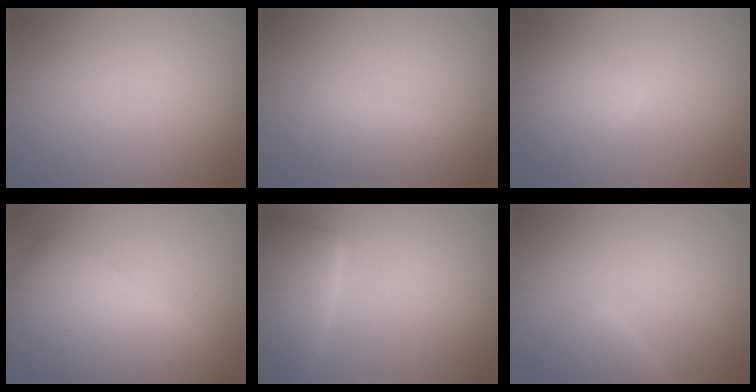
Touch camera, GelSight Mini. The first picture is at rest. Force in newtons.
{"total": 2.6, "press": 2.6, "slide": 0.1}
{"total": 3.4, "press": 3.4, "slide": 0.3}
{"total": 12.0, "press": 12.0, "slide": 0.2}
{"total": 5.0, "press": 4.9, "slide": 0.6}
{"total": 2.3, "press": 2.3, "slide": 0.1}